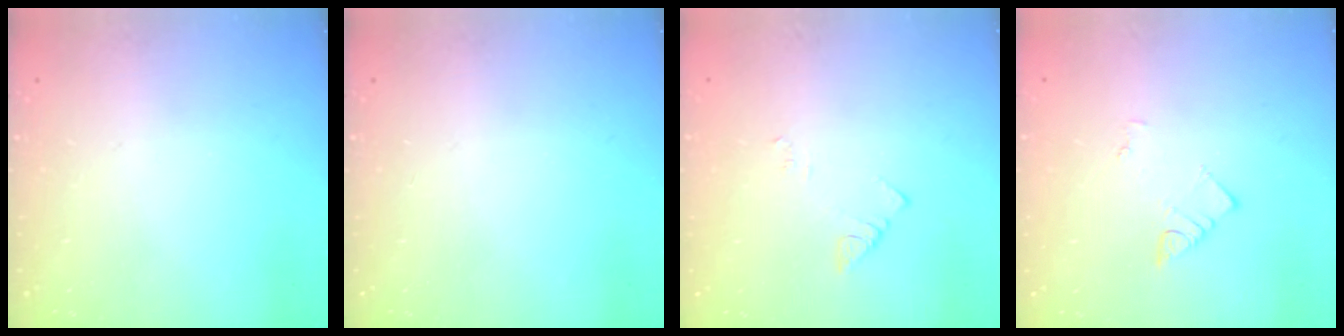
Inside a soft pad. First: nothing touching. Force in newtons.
{"total": 0.0}
{"total": 3.8, "press": 3.8, "slide": 0.3}
{"total": 3.6, "press": 3.6, "slide": 0.1}